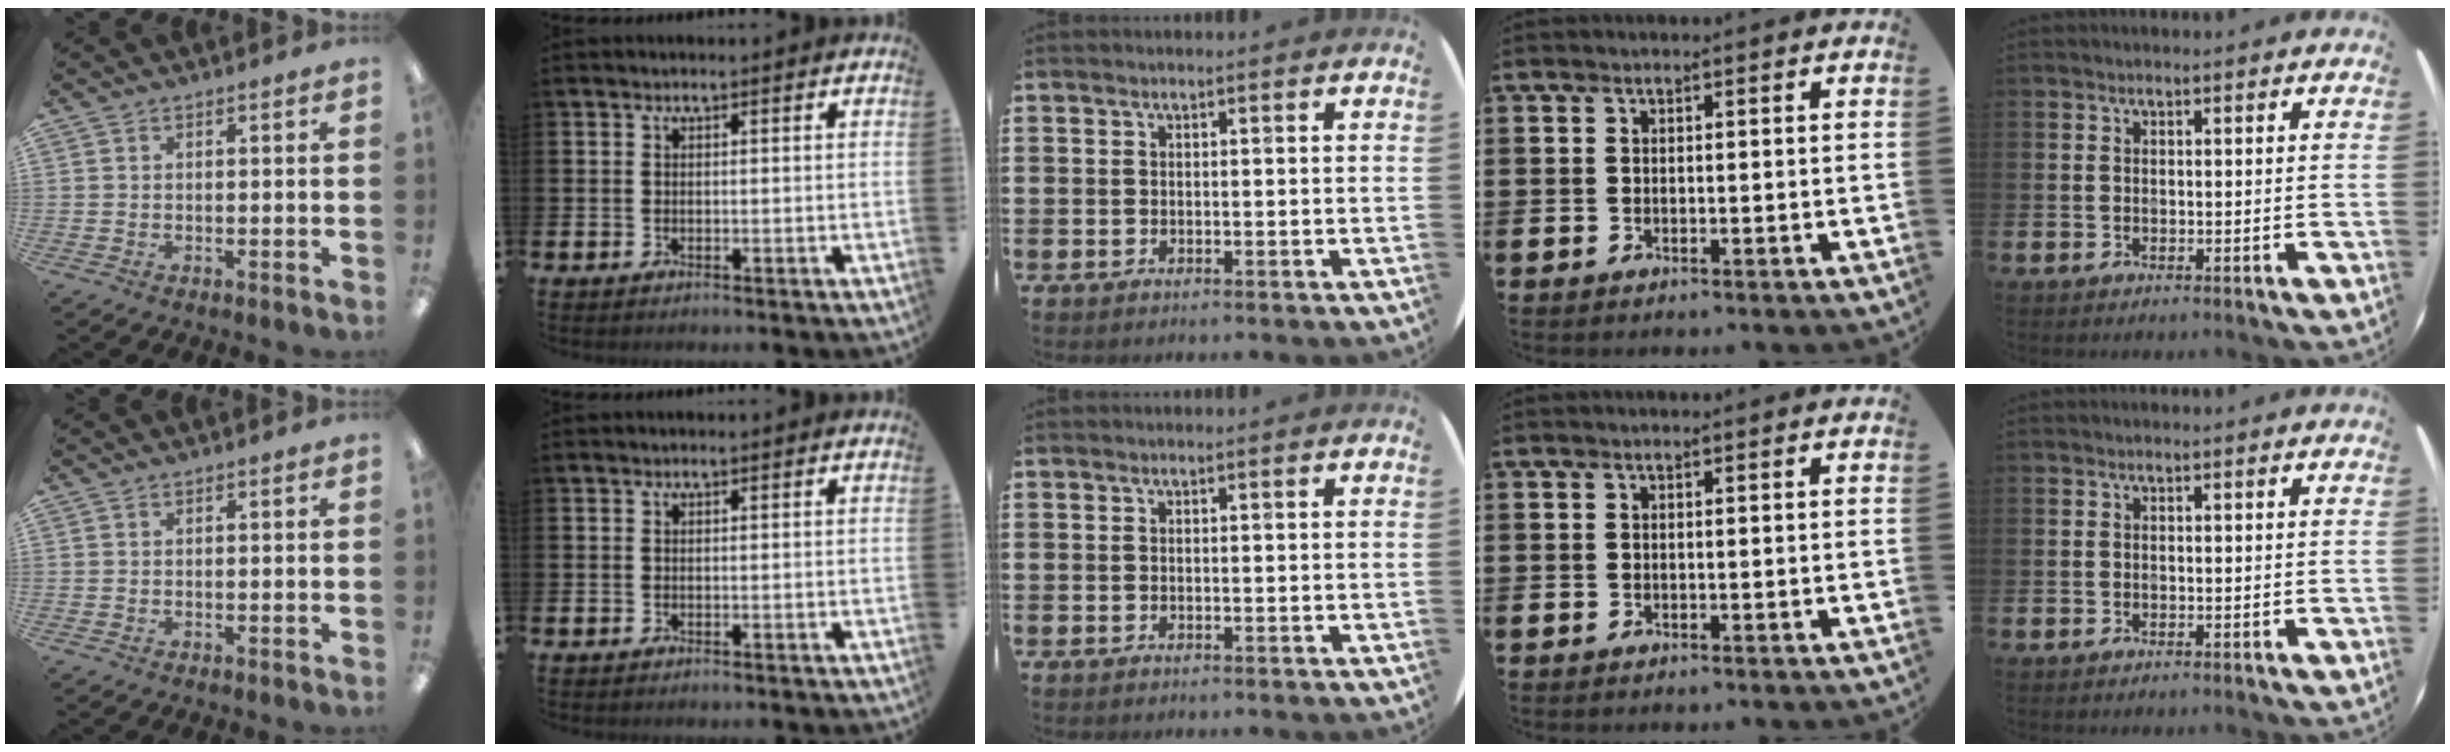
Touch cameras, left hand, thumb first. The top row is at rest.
{}